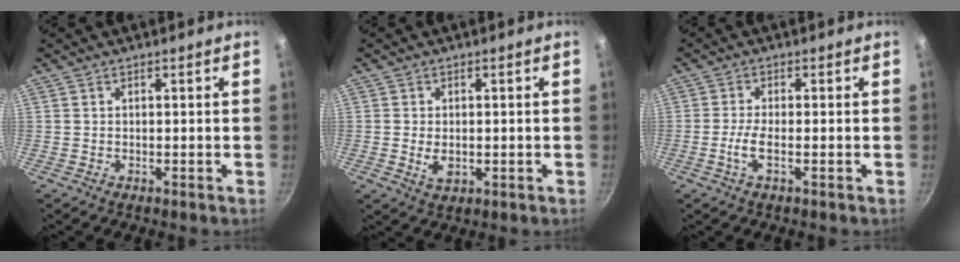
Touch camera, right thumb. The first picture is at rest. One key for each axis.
{"total": 3.7, "fx": -0.4, "fy": 2.5, "fz": 2.8, "tx": -0.047, "ty": -0.004, "tz": -0.003}
{"total": 3.5, "fx": -1.1, "fy": 0.7, "fz": 3.3, "tx": -0.078, "ty": 0.005, "tz": -0.026}